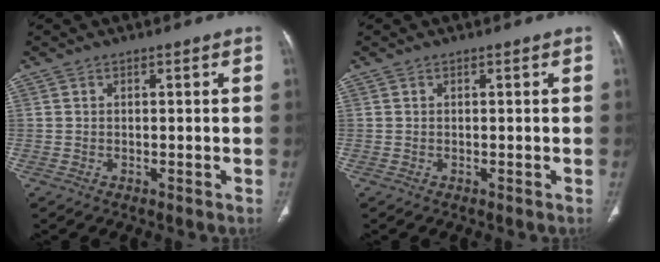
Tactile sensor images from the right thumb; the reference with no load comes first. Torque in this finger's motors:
{"motor_torque": [0.00, 0.00, 0.00, 0.00, 0.02]}